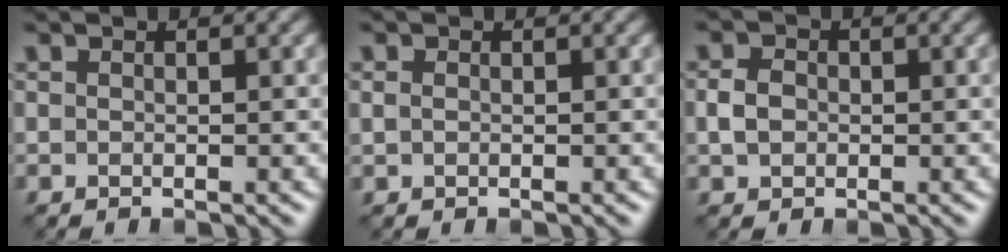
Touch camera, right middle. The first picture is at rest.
{"total": 0.6, "force": [0.2, 0.5, 0.4], "torque": [-0.009, 0.003, 0.000]}
{"total": 2.0, "force": [0.0, 1.7, 1.2], "torque": [-0.025, 0.003, -0.007]}